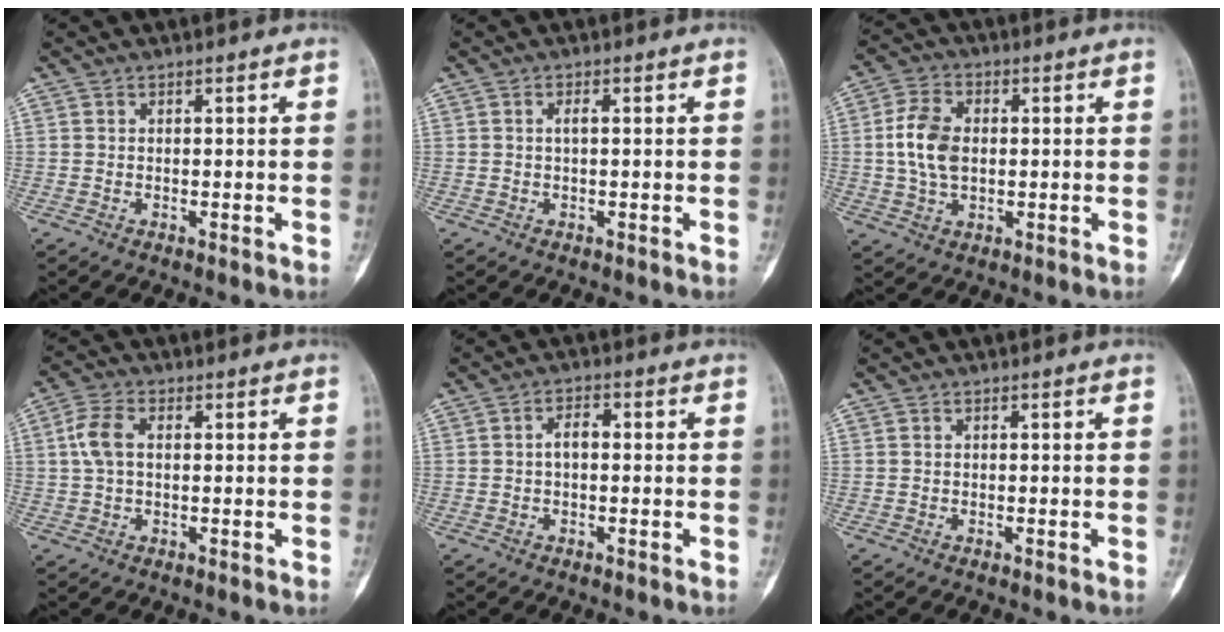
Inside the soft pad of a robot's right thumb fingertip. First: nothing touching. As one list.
[{"total": 1.1, "force": [0.1, 0.3, 1.0], "torque": [-0.020, 0.002, 0.000]}, {"total": 8.8, "force": [0.4, 5.8, 6.6], "torque": [-0.125, 0.009, 0.007]}, {"total": 5.4, "force": [0.7, 3.1, 4.3], "torque": [-0.101, 0.015, 0.011]}, {"total": 2.9, "force": [-0.1, 1.7, 2.4], "torque": [-0.035, 0.014, -0.007]}, {"total": 0.0}]